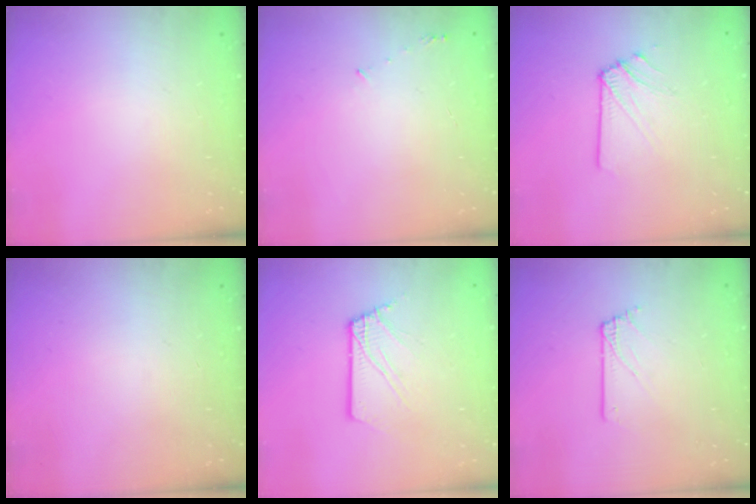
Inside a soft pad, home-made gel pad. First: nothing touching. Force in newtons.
{"total": 3.2, "press": 3.2, "slide": 0.2}
{"total": 2.9, "press": 2.8, "slide": 0.5}
{"total": 0.0}
{"total": 2.5, "press": 2.5, "slide": 0.3}
{"total": 1.5, "press": 1.5, "slide": 0.1}